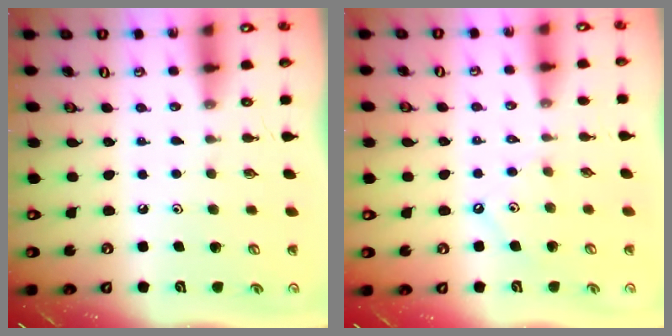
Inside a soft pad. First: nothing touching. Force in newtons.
{"total": 1.5, "press": 1.4, "slide": 0.2}